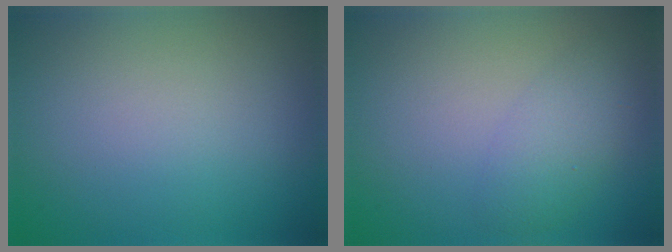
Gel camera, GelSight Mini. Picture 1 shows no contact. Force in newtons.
{"total": 2.7, "press": 2.7, "slide": 0.1}